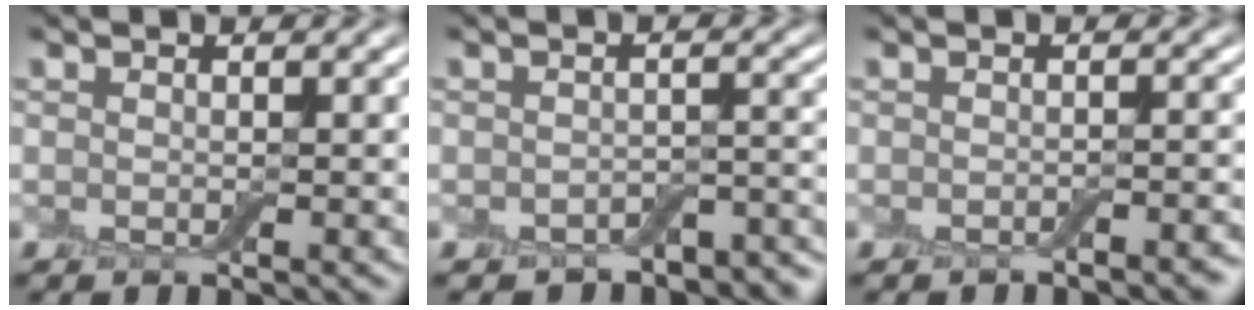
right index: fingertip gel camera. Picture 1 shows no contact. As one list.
[{"total": 4.8, "force": [-4.2, 1.8, 1.6], "torque": [-0.014, -0.015, -0.050]}, {"total": 1.4, "force": [-1.2, 0.3, 0.7], "torque": [-0.009, -0.001, -0.017]}]